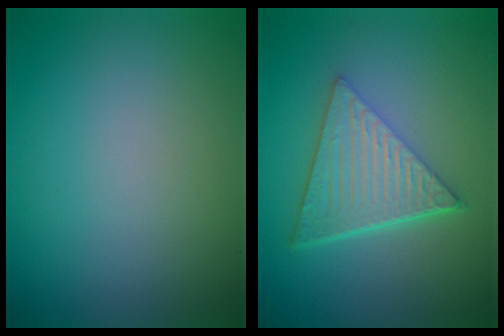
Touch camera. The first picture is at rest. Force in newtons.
{"total": 6.8, "press": 4.5, "slide": 5.1}